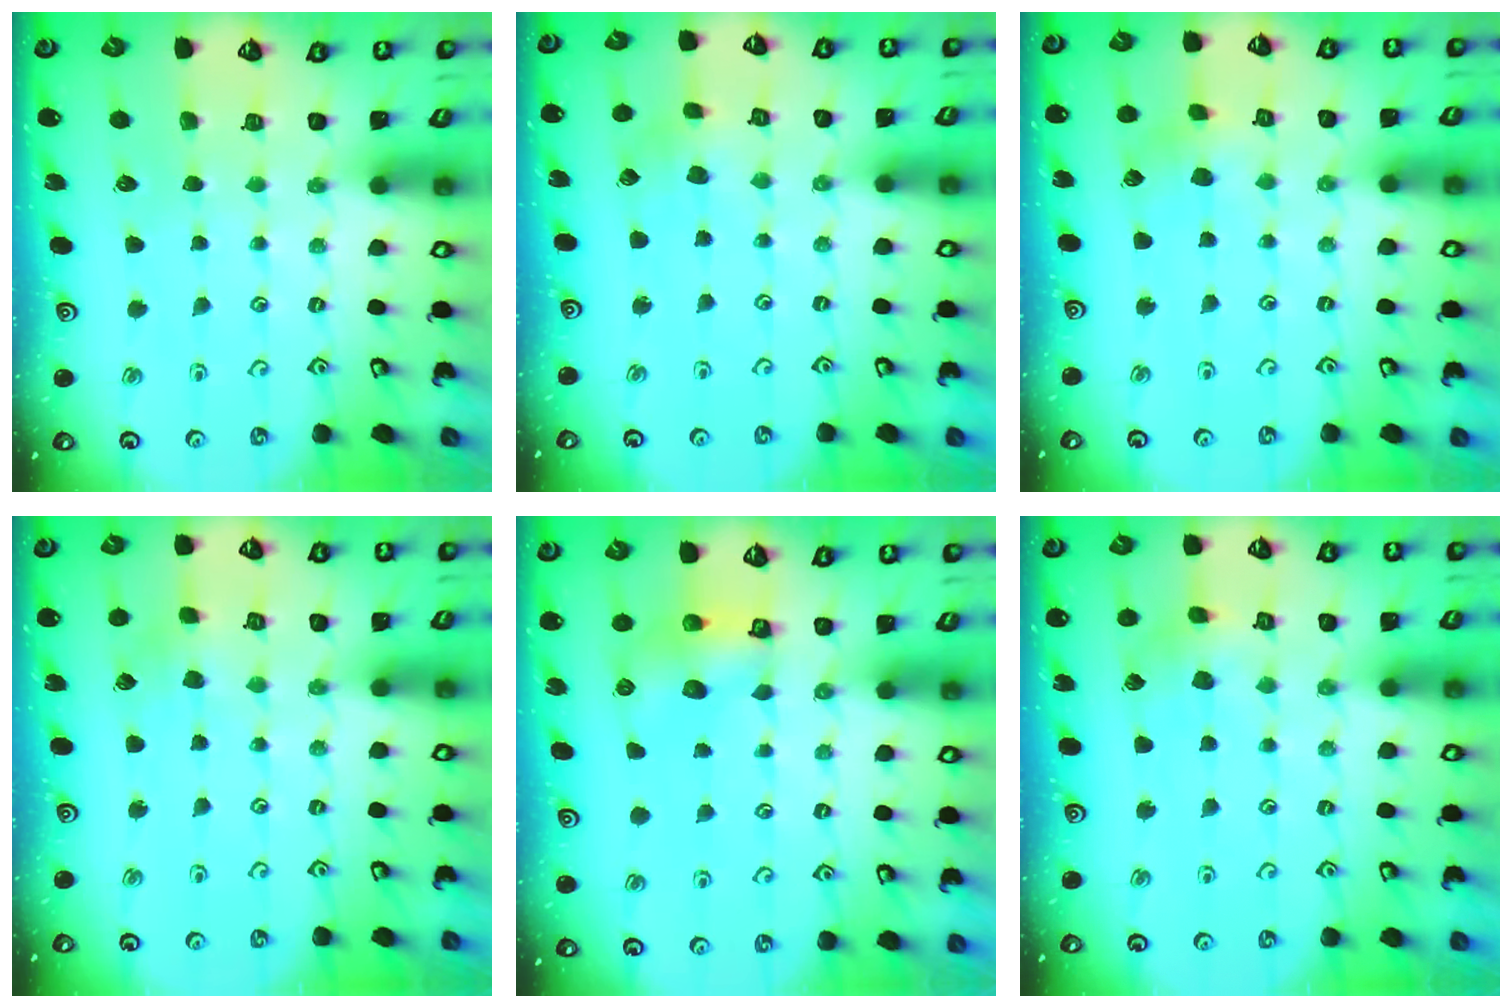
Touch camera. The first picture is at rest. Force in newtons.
{"total": 2.6, "press": 2.6, "slide": 0.4}
{"total": 3.4, "press": 3.4, "slide": 0.6}
{"total": 2.5, "press": 2.4, "slide": 0.5}
{"total": 6.7, "press": 6.7, "slide": 0.3}
{"total": 4.8, "press": 4.8, "slide": 0.5}